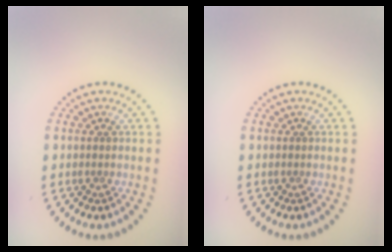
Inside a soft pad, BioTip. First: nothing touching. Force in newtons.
{"total": 0.0}